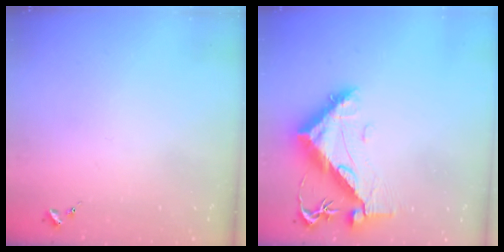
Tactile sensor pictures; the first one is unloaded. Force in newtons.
{"total": 11.0, "press": 10.9, "slide": 1.0}